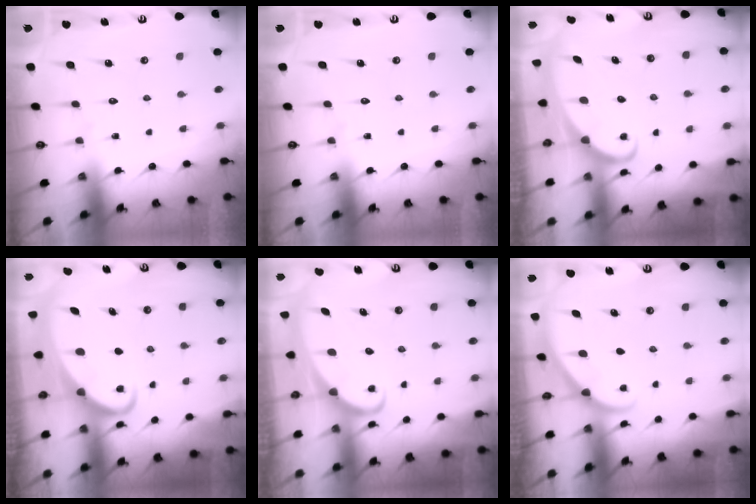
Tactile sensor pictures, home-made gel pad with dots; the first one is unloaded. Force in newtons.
{"total": 0.0}
{"total": 2.1, "press": 2.1, "slide": 0.2}
{"total": 3.7, "press": 3.7, "slide": 0.5}
{"total": 2.1, "press": 2.1, "slide": 0.2}
{"total": 2.0, "press": 2.0, "slide": 0.3}